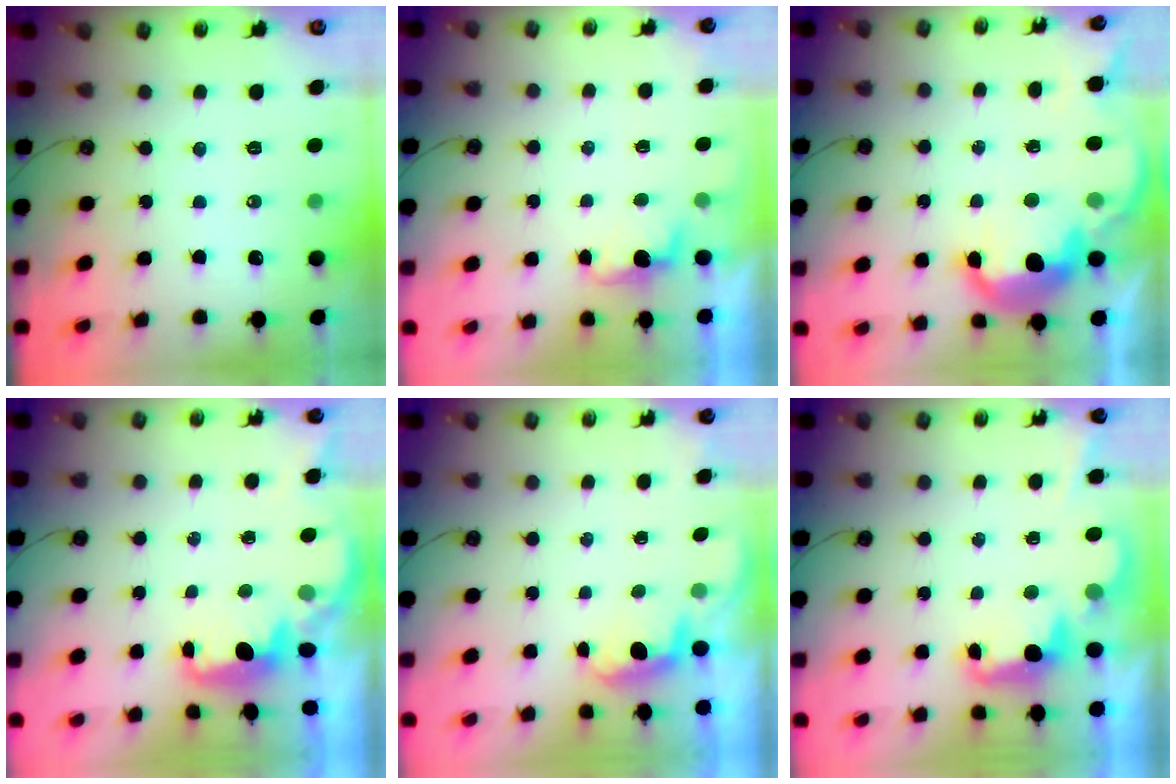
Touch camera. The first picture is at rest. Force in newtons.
{"total": 1.2, "press": 0.9, "slide": 0.7}
{"total": 10.3, "press": 10.3, "slide": 0.9}
{"total": 1.5, "press": 1.3, "slide": 0.7}
{"total": 0.8, "press": 0.4, "slide": 0.7}
{"total": 2.4, "press": 2.3, "slide": 0.6}